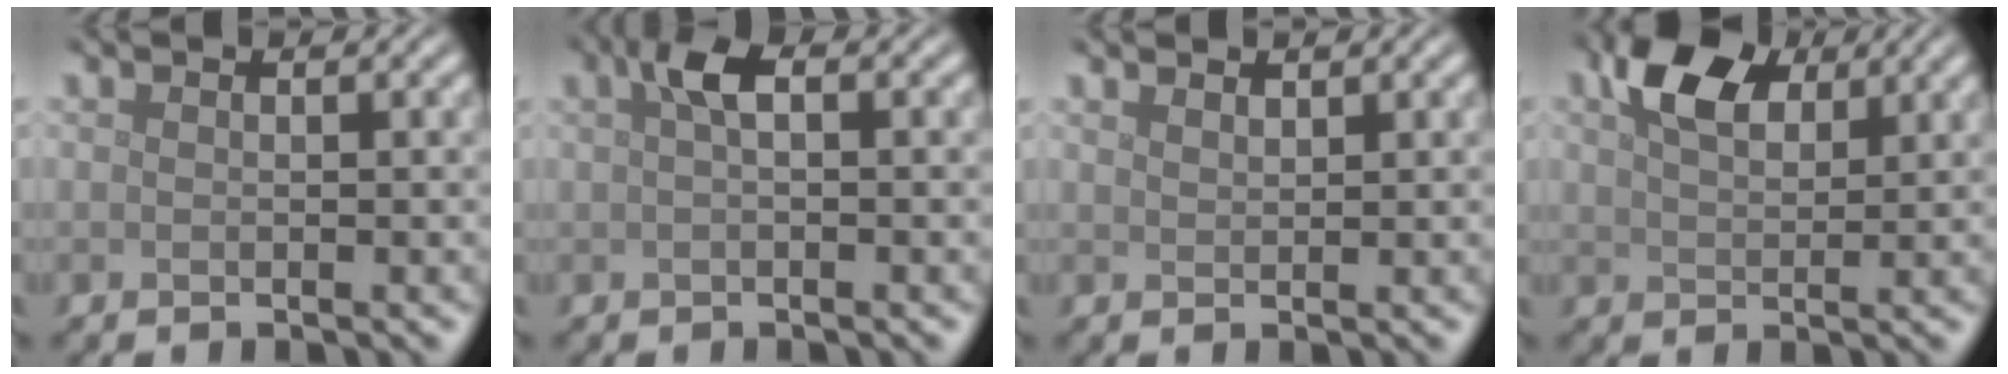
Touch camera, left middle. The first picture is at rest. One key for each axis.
{"total": 2.1, "fx": 0.6, "fy": 0.8, "fz": 1.8, "tx": -0.038, "ty": 0.009, "tz": 0.008}
{"total": 1.2, "fx": 1.1, "fy": 0.3, "fz": 0.2, "tx": -0.009, "ty": -0.003, "tz": 0.023}
{"total": 5.8, "fx": 3.1, "fy": 3.2, "fz": 3.6, "tx": -0.071, "ty": 0.008, "tz": 0.054}